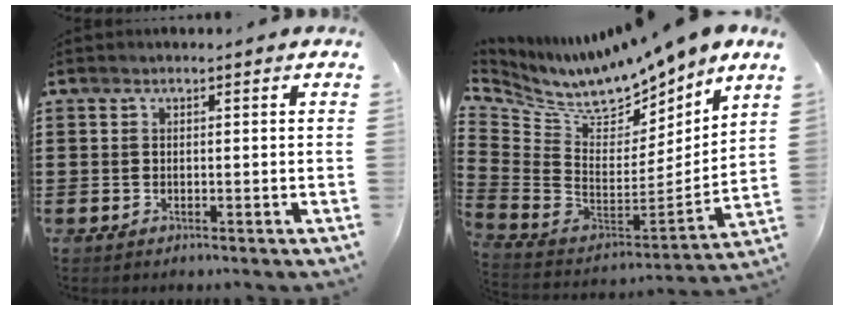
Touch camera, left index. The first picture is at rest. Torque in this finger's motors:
{"motor_torque": [1.26, -0.88, 0.84, 0.11]}